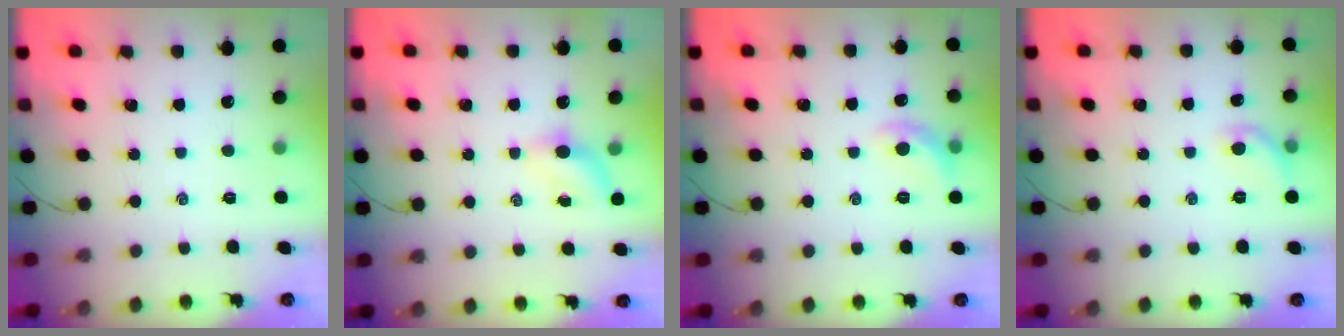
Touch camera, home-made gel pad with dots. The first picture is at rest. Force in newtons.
{"total": 5.8, "press": 5.7, "slide": 0.9}
{"total": 7.0, "press": 6.9, "slide": 0.7}
{"total": 5.9, "press": 5.8, "slide": 1.3}